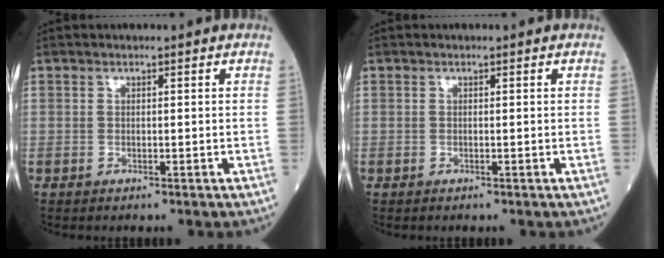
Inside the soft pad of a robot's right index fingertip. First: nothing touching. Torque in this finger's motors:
{"motor_torque": [0.06, 0.02, 0.05, 0.01]}